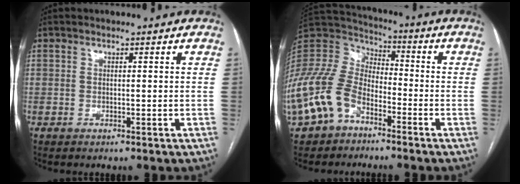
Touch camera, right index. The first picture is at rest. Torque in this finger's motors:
{"motor_torque": [1.76, -0.38, 1.05, 0.13]}